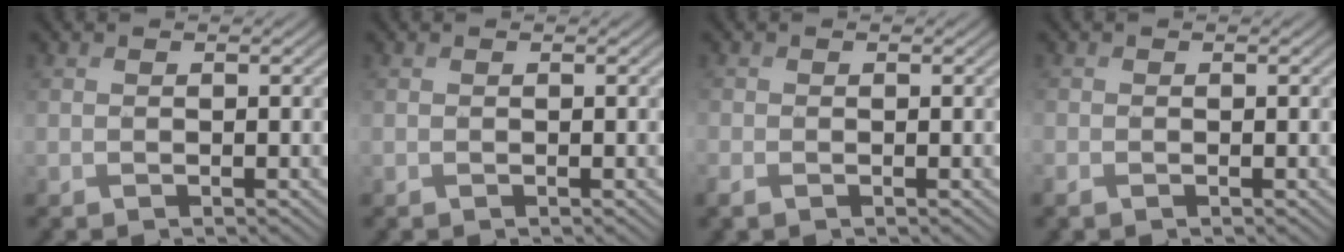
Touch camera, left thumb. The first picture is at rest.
{"total": 0.0}
{"total": 1.5, "force": [-0.9, 0.9, 0.9], "torque": [-0.030, -0.008, -0.022]}
{"total": 1.2, "force": [-0.7, 0.6, 0.7], "torque": [-0.023, -0.007, -0.017]}